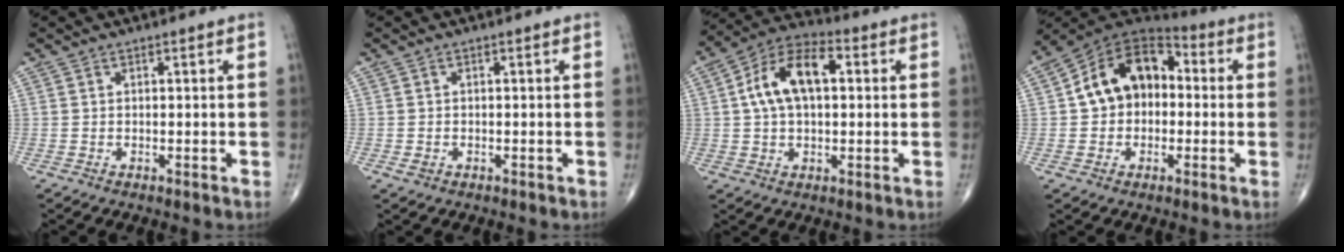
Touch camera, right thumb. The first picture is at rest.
{"total": 1.1, "force": [-0.4, 0.8, 0.6], "torque": [-0.010, 0.004, -0.005]}
{"total": 13.0, "force": [2.3, 7.4, 10.5], "torque": [-0.186, 0.030, 0.031]}
{"total": 14.5, "force": [0.8, 10.5, 9.9], "torque": [-0.130, 0.043, -0.003]}